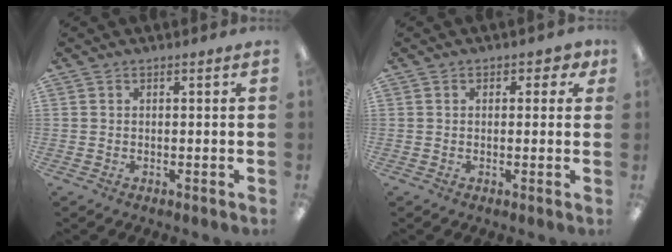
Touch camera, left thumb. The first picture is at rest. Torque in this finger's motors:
{"motor_torque": [0.03, 0.11, -0.21, -0.30, 0.04]}